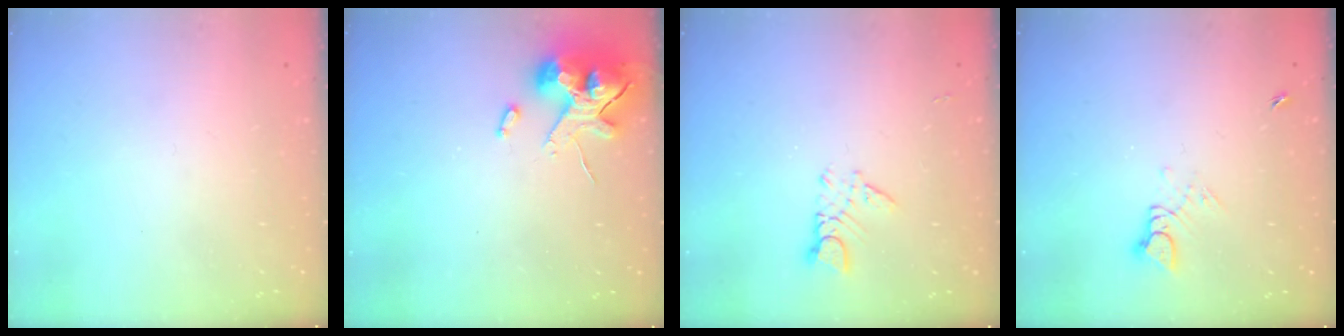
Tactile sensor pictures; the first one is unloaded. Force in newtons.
{"total": 13.1, "press": 12.9, "slide": 2.4}
{"total": 2.8, "press": 2.8, "slide": 0.3}
{"total": 3.6, "press": 3.6, "slide": 0.3}